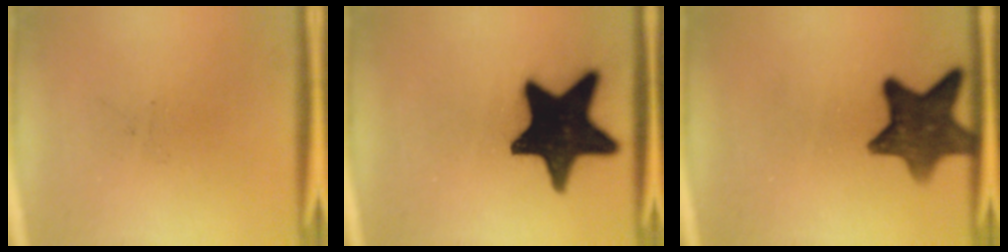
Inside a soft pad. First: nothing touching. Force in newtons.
{"total": 20.0}
{"total": 11.2}